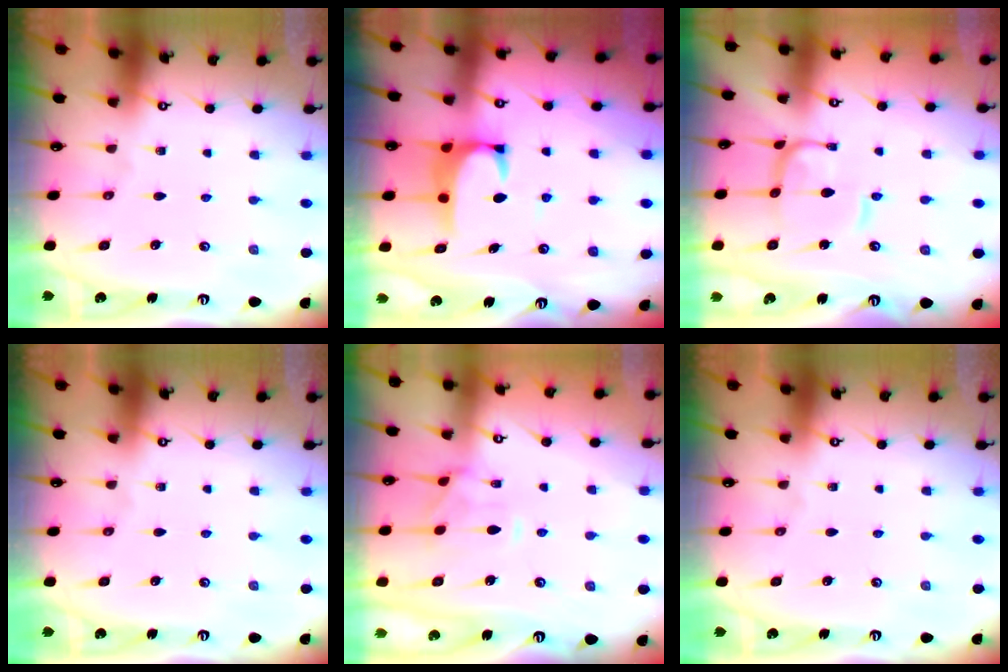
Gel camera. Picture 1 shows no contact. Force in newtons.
{"total": 3.4, "press": 3.3, "slide": 0.7}
{"total": 2.2, "press": 2.2, "slide": 0.5}
{"total": 0.0}
{"total": 2.5, "press": 2.3, "slide": 1.1}
{"total": 0.0}